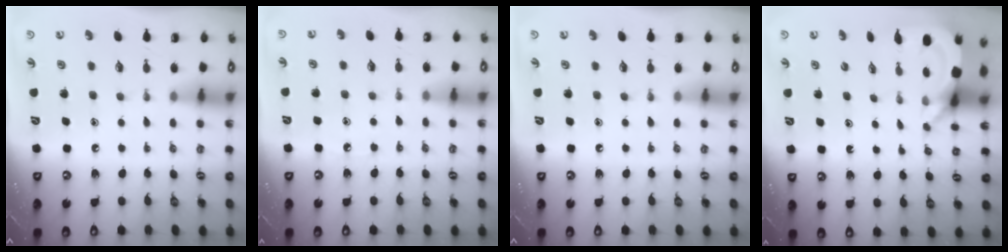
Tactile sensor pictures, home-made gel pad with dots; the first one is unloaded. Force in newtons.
{"total": 3.4, "press": 3.4, "slide": 0.5}
{"total": 0.0}
{"total": 3.9, "press": 3.9, "slide": 0.2}